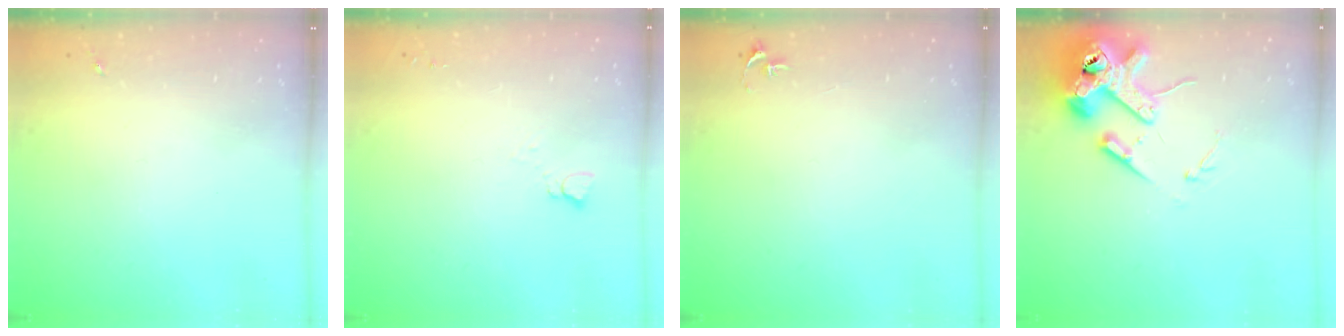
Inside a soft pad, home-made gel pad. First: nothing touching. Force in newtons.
{"total": 2.8, "press": 2.7, "slide": 0.3}
{"total": 2.7, "press": 2.7, "slide": 0.3}
{"total": 16.0, "press": 15.8, "slide": 2.5}